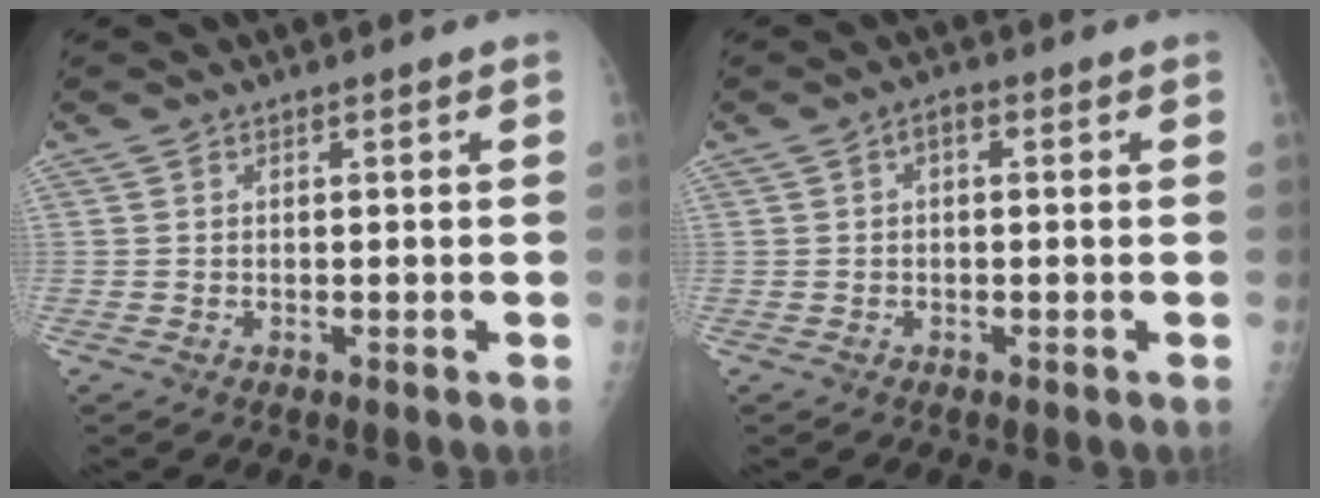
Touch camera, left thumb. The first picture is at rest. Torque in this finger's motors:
{"motor_torque": [-0.19, 0.05, 0.24, 0.05, 0.07]}